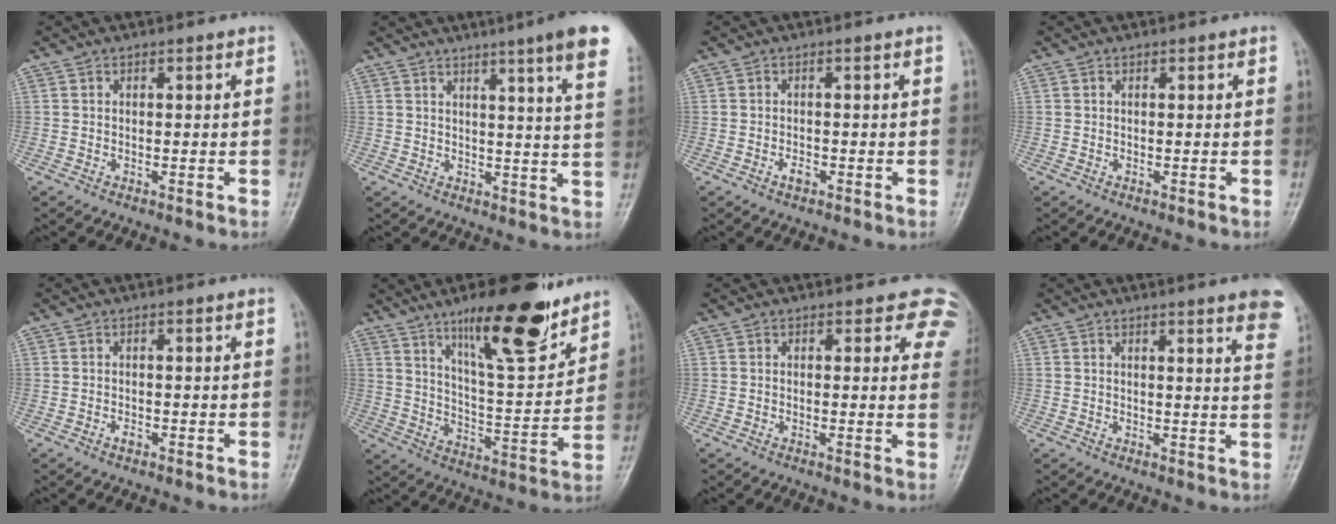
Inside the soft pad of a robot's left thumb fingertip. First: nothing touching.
{"total": 13.0, "force": [8.2, 0.1, 10.1], "torque": [-0.124, -0.030, 0.086]}
{"total": 1.3, "force": [-0.7, 0.6, 1.0], "torque": [-0.018, 0.005, -0.011]}
{"total": 0.0}
{"total": 0.9, "force": [-0.4, 0.4, 0.7], "torque": [-0.012, 0.004, -0.007]}
{"total": 17.5, "force": [11.9, 4.5, 12.1], "torque": [-0.160, -0.075, 0.197]}
{"total": 6.2, "force": [4.5, 3.4, 2.5], "torque": [0.013, -0.014, 0.023]}
{"total": 8.2, "force": [5.8, 0.8, 5.7], "torque": [-0.050, -0.020, 0.050]}